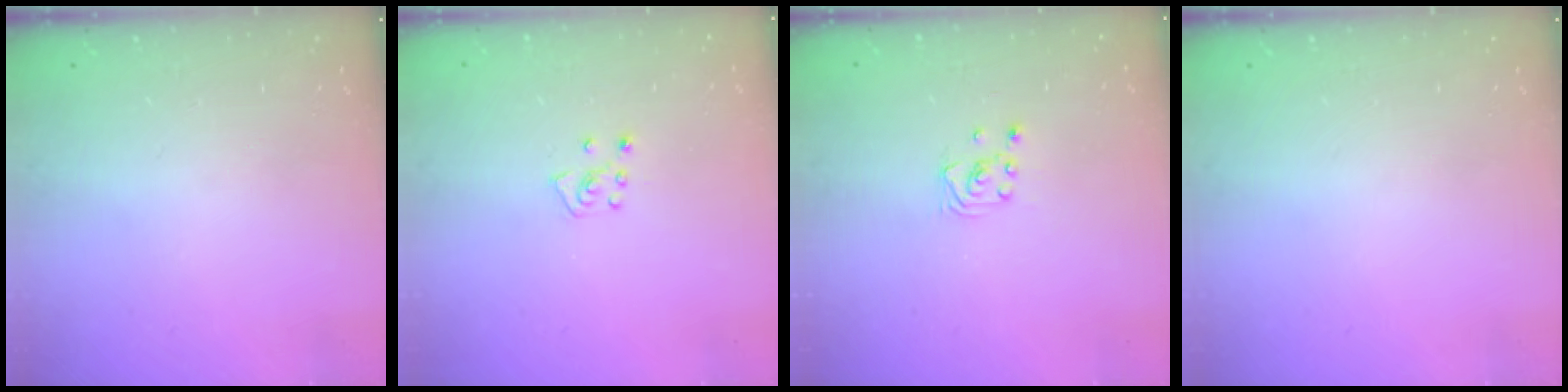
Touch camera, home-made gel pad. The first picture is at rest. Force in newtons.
{"total": 5.0, "press": 5.0, "slide": 0.4}
{"total": 2.0, "press": 2.0, "slide": 0.1}
{"total": 0.0}